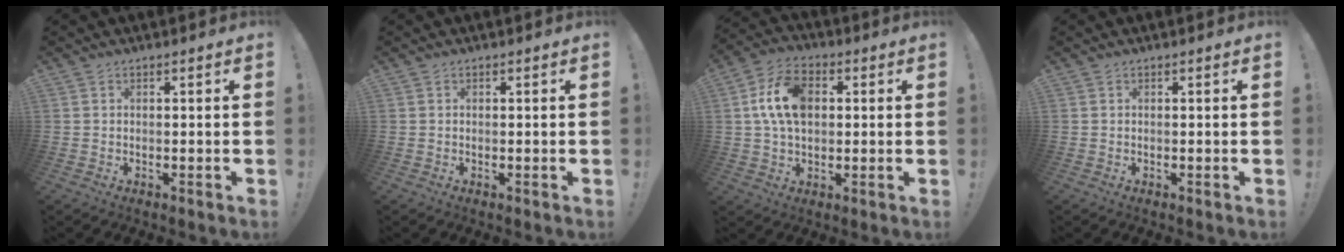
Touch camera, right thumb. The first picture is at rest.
{"total": 0.0}
{"total": 13.0, "force": [2.2, 8.6, 9.5], "torque": [-0.176, 0.012, 0.042]}
{"total": 0.0}